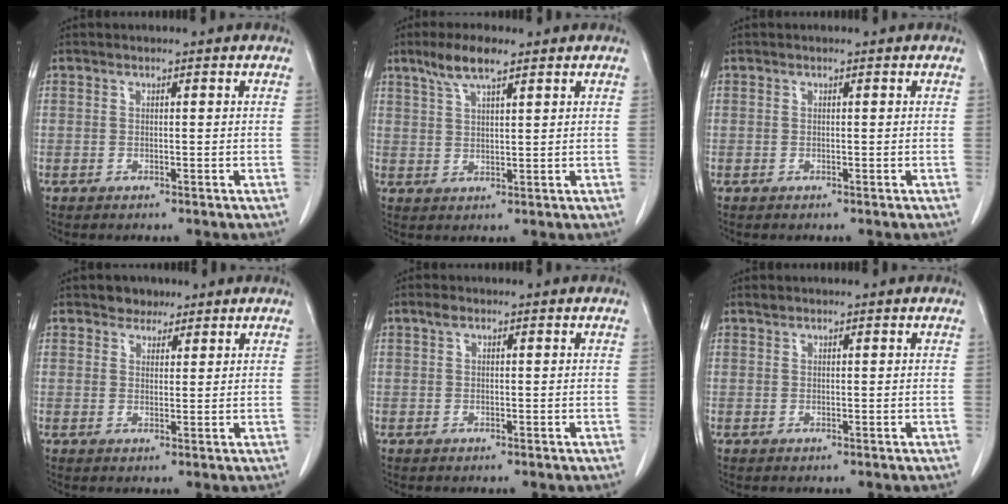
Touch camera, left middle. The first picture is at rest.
{"total": 5.5, "force": [3.9, 0.8, 3.8], "torque": [-0.082, 0.007, 0.075]}
{"total": 0.0}
{"total": 2.9, "force": [2.2, 1.8, 0.4], "torque": [-0.007, 0.005, 0.034]}
{"total": 0.9, "force": [0.5, 0.4, 0.6], "torque": [-0.012, 0.009, 0.010]}
{"total": 0.6, "force": [0.6, 0.1, 0.1], "torque": [-0.010, 0.003, 0.013]}